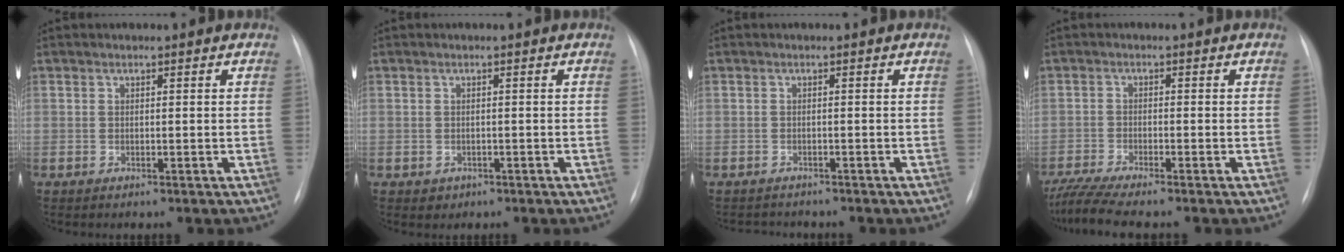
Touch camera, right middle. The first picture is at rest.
{"total": 1.3, "force": [-0.6, 1.1, 0.1], "torque": [-0.001, 0.004, -0.005]}
{"total": 2.3, "force": [-2.2, 0.6, -0.2], "torque": [0.006, -0.007, -0.032]}
{"total": 6.8, "force": [-5.9, -0.5, 3.3], "torque": [-0.061, -0.017, -0.102]}